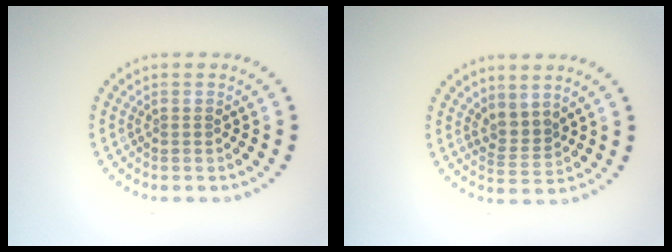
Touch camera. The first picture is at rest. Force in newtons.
{"total": 2.0, "press": 1.3, "slide": 1.5}